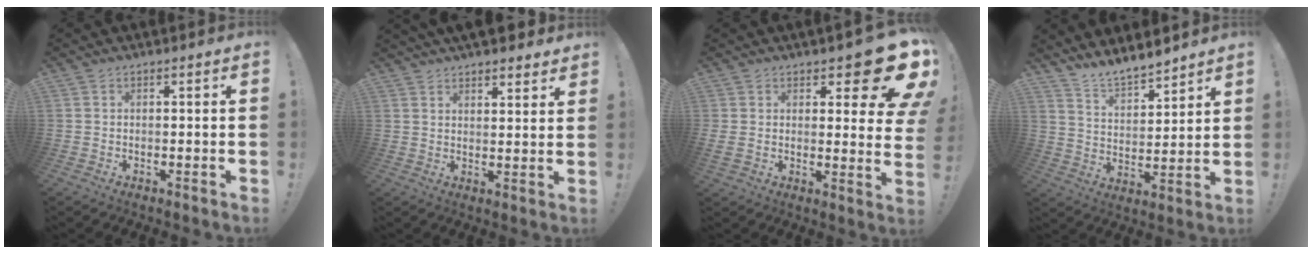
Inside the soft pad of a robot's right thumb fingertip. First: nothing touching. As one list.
[{"total": 5.4, "force": [4.8, 2.0, 1.6], "torque": [-0.023, -0.028, 0.087]}, {"total": 13.3, "force": [8.1, 4.8, 9.4], "torque": [-0.111, -0.076, 0.137]}, {"total": 8.9, "force": [8.7, 1.4, 1.4], "torque": [-0.041, -0.079, 0.163]}]